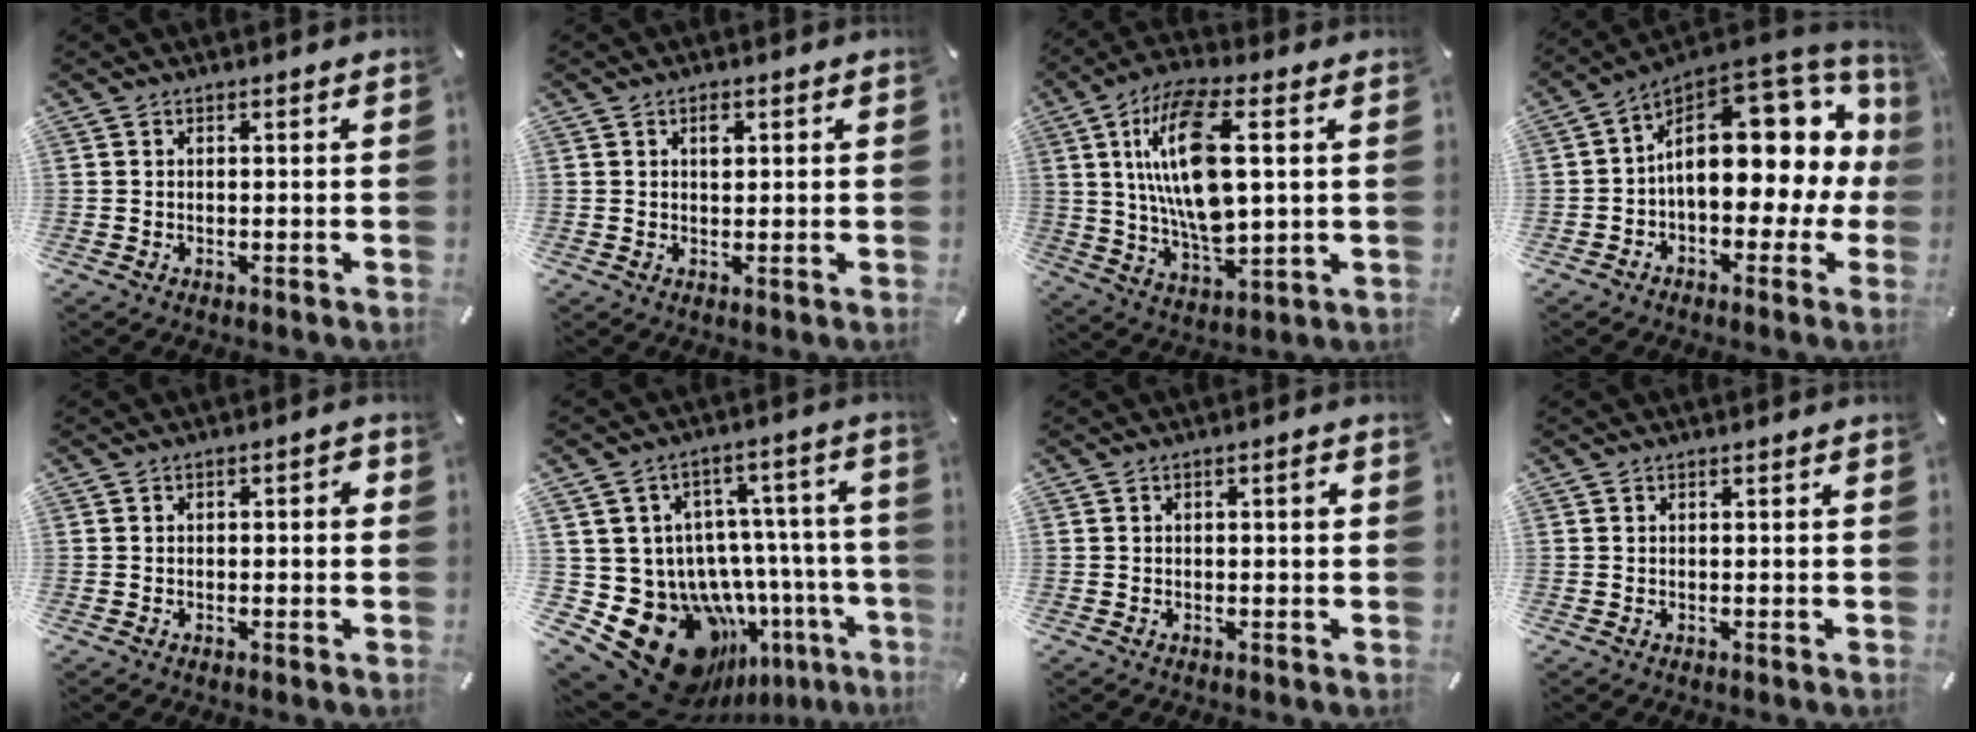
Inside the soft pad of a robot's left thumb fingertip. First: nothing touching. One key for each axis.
{"total": 2.0, "fx": 0.8, "fy": 1.2, "fz": 1.4, "tx": -0.016, "ty": -0.003, "tz": 0.010}
{"total": 17.4, "fx": 4.1, "fy": 7.0, "fz": 15.4, "tx": -0.323, "ty": -0.006, "tz": 0.063}
{"total": 19.7, "fx": 5.0, "fy": 11.3, "fz": 15.3, "tx": -0.203, "ty": -0.046, "tz": 0.088}
{"total": 1.9, "fx": -0.3, "fy": 1.0, "fz": 1.6, "tx": -0.030, "ty": 0.008, "tz": -0.008}
{"total": 20.6, "fx": -11.0, "fy": 13.1, "fz": 11.4, "tx": -0.180, "ty": 0.024, "tz": -0.148}
{"total": 1.9, "fx": 0.2, "fy": 0.7, "fz": 1.8, "tx": -0.034, "ty": 0.007, "tz": 0.001}
{"total": 0.0}